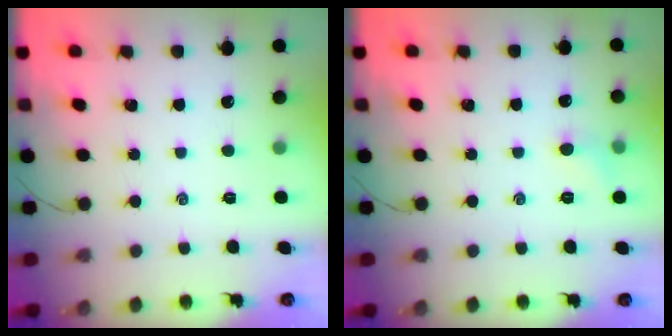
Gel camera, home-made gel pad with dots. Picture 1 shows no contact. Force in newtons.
{"total": 5.4, "press": 5.1, "slide": 1.8}